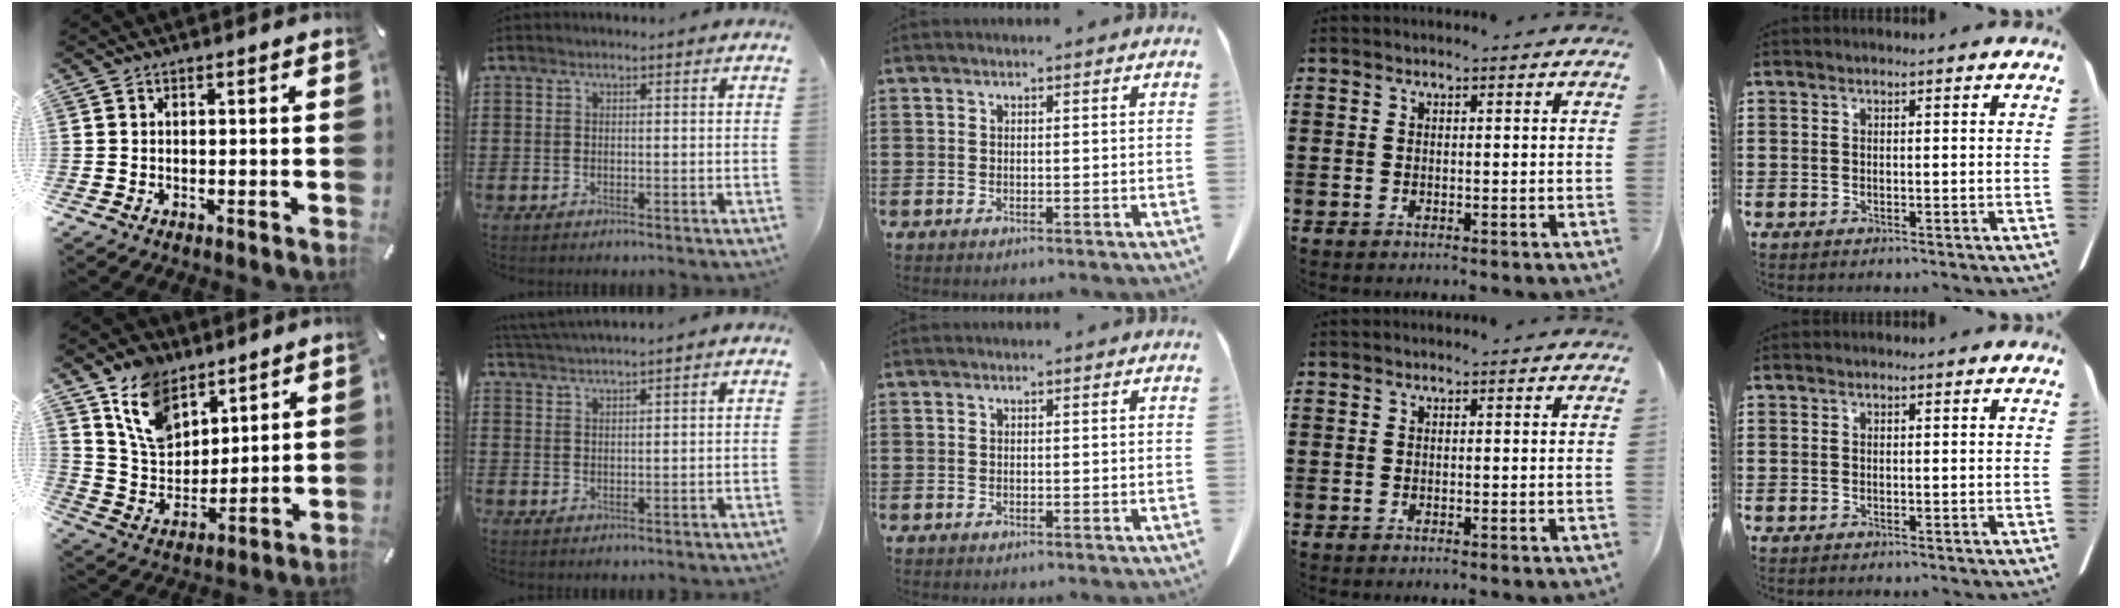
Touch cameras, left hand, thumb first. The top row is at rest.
{"thumb": {"total": 13.0, "force": [8.6, 8.4, 4.9], "torque": [-0.107, -0.047, 0.170]}, "index": {"total": 2.0, "force": [1.9, -0.5, 0.3], "torque": [-0.009, 0.000, 0.037]}}